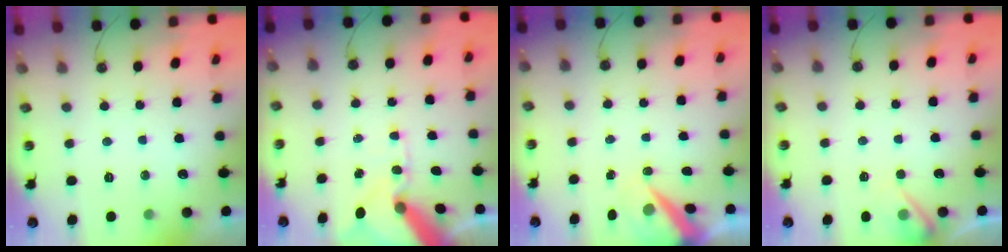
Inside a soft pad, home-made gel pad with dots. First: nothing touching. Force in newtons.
{"total": 13.2, "press": 13.1, "slide": 1.7}
{"total": 6.6, "press": 6.6, "slide": 0.9}
{"total": 6.3, "press": 6.3, "slide": 0.6}